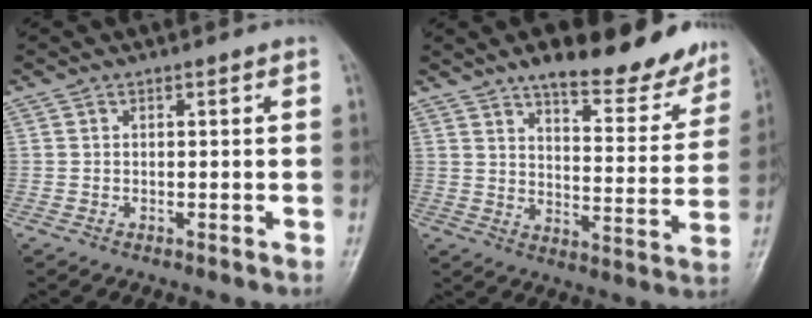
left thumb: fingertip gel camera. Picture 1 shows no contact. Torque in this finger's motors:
{"motor_torque": [0.70, 0.36, 1.45, -1.31, 0.27]}